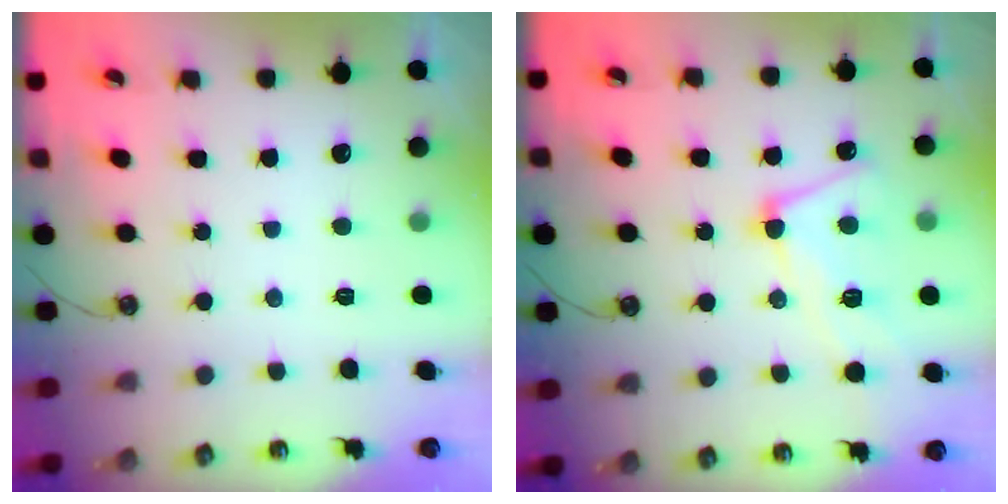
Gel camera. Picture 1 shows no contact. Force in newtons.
{"total": 7.1, "press": 7.0, "slide": 1.1}